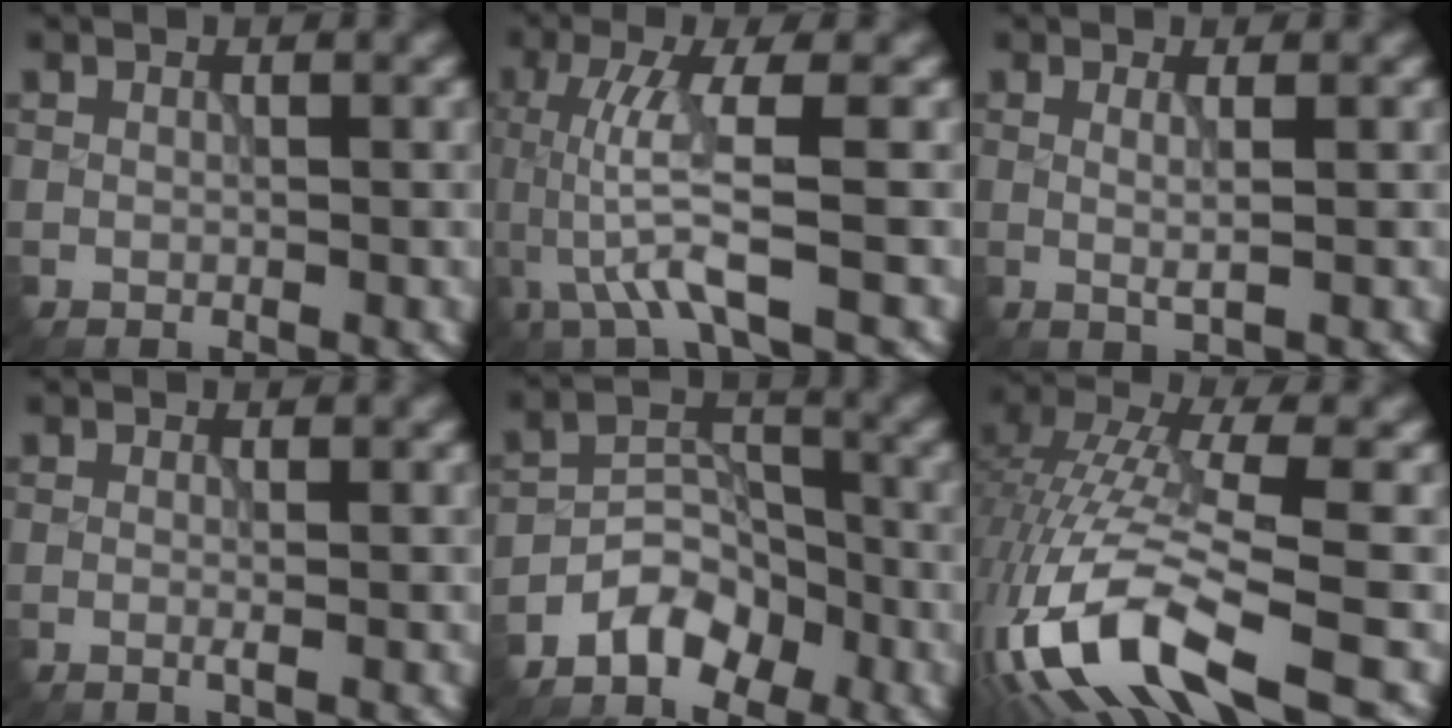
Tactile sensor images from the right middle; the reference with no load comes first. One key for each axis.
{"total": 5.1, "fx": -1.0, "fy": 0.6, "fz": 4.9, "tx": -0.108, "ty": 0.002, "tz": -0.018}
{"total": 1.4, "fx": 0.3, "fy": 0.2, "fz": 1.4, "tx": -0.026, "ty": -0.001, "tz": 0.002}
{"total": 0.7, "fx": -0.1, "fy": 0.0, "fz": 0.7, "tx": -0.011, "ty": -0.002, "tz": -0.004}
{"total": 4.0, "fx": -2.8, "fy": 2.3, "fz": 1.5, "tx": -0.015, "ty": 0.010, "tz": -0.058}
{"total": 13.0, "fx": -5.6, "fy": 4.4, "fz": 11.0, "tx": -0.234, "ty": 0.002, "tz": -0.097}